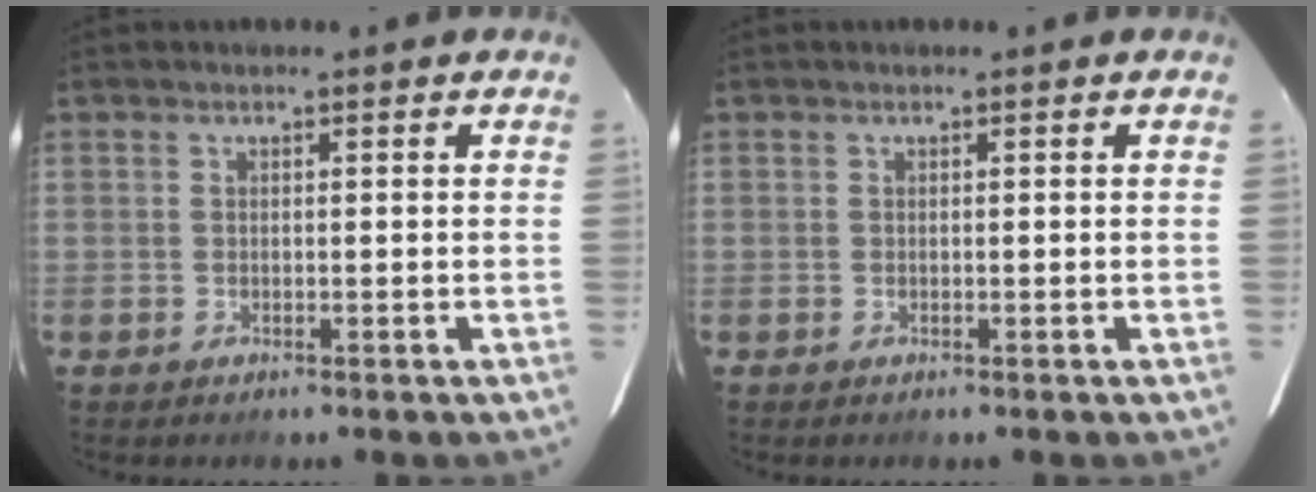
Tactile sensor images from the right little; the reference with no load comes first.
{"total": 0.0}